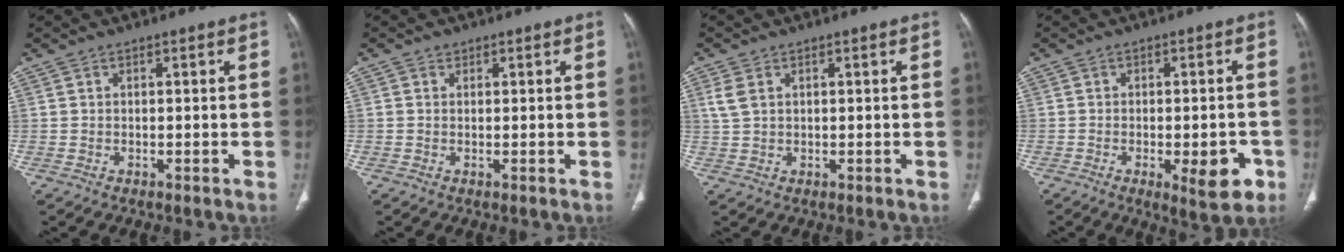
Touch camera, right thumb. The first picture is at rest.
{"total": 0.5, "force": [0.3, 0.4, -0.1], "torque": [0.009, 0.001, 0.003]}
{"total": 3.0, "force": [1.0, 2.0, 2.0], "torque": [-0.053, 0.006, 0.027]}
{"total": 8.0, "force": [-3.1, 2.9, 6.8], "torque": [-0.075, 0.008, -0.034]}